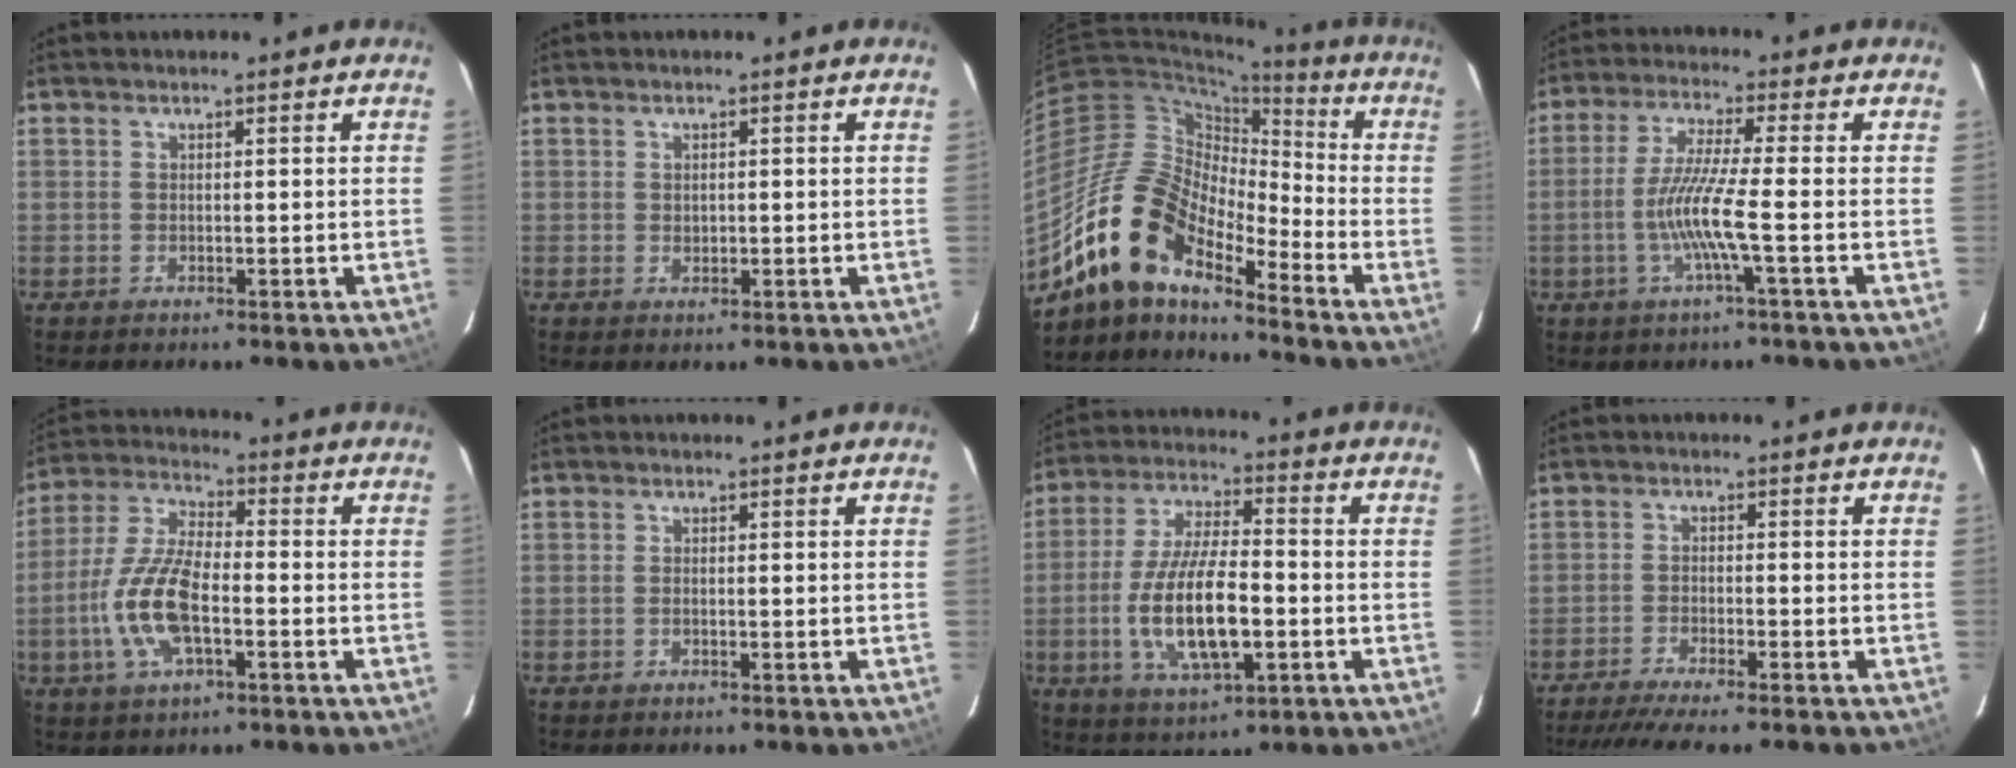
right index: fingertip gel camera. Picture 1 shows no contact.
{"total": 1.0, "force": [0.1, 0.9, 0.4], "torque": [-0.005, 0.000, 0.003]}
{"total": 15.2, "force": [-12.1, 5.3, 7.7], "torque": [-0.130, 0.001, -0.243]}
{"total": 8.3, "force": [-2.6, -1.0, 7.8], "torque": [-0.162, -0.007, -0.049]}
{"total": 12.9, "force": [-3.7, 5.0, 11.3], "torque": [-0.244, 0.001, -0.075]}
{"total": 0.7, "force": [-0.3, 0.3, 0.5], "torque": [-0.012, 0.001, -0.006]}
{"total": 15.4, "force": [-3.7, 5.7, 13.9], "torque": [-0.283, -0.009, -0.060]}
{"total": 8.5, "force": [-7.5, 0.1, 4.1], "torque": [-0.097, -0.023, -0.123]}